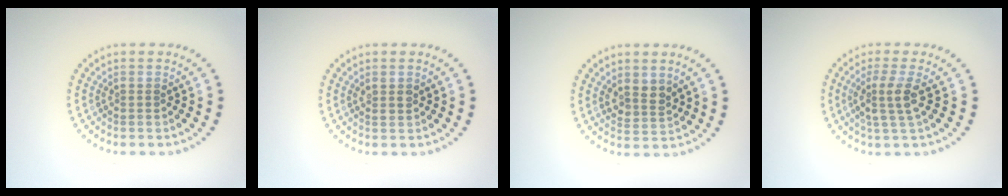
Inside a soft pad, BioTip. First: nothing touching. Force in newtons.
{"total": 0.9, "press": 0.9, "slide": 0.2}
{"total": 2.1, "press": 1.7, "slide": 1.1}
{"total": 2.8, "press": 2.3, "slide": 1.7}